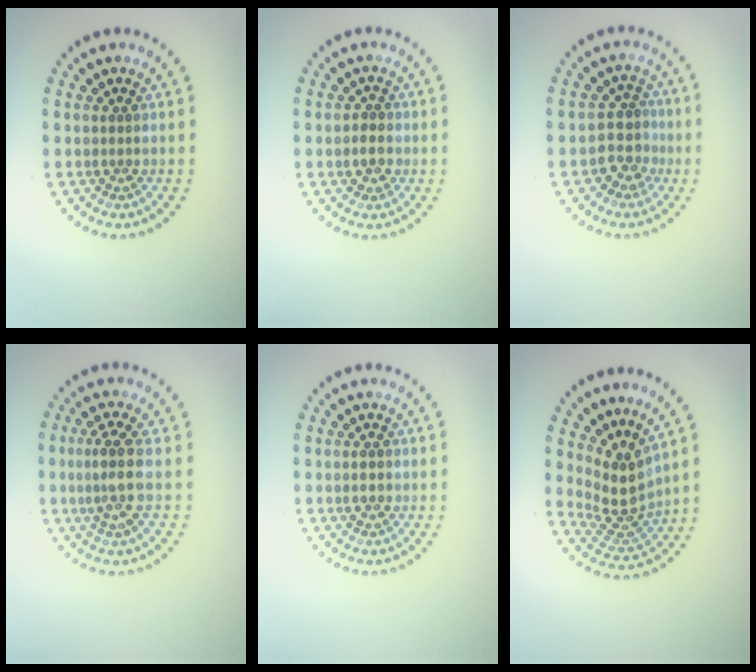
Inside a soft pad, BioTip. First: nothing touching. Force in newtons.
{"total": 1.6, "press": 1.5, "slide": 0.5}
{"total": 3.0, "press": 2.5, "slide": 1.7}
{"total": 3.2, "press": 2.8, "slide": 1.5}
{"total": 1.7, "press": 1.7, "slide": 0.1}
{"total": 4.0, "press": 3.0, "slide": 2.7}